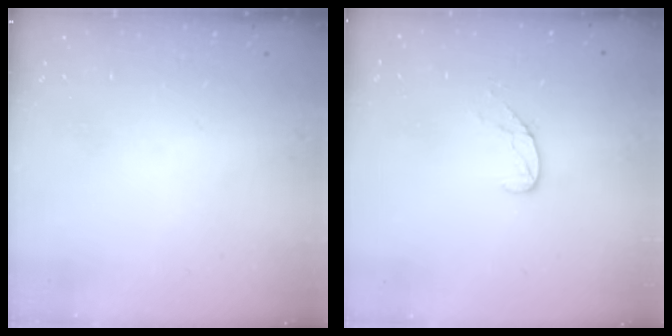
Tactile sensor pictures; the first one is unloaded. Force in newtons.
{"total": 6.0, "press": 5.9, "slide": 0.4}